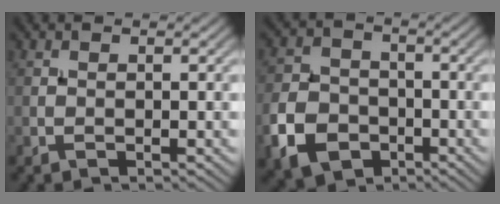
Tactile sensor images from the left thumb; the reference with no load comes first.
{"total": 8.0, "force": [-3.8, 5.9, 3.8], "torque": [-0.094, -0.016, -0.082]}